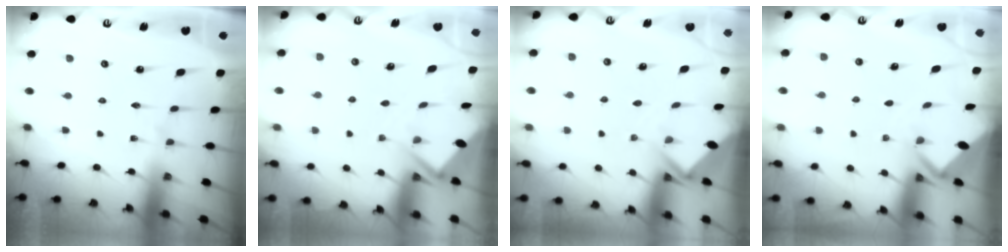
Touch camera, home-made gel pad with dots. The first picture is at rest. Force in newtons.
{"total": 2.8, "press": 2.8, "slide": 0.3}
{"total": 2.5, "press": 2.5, "slide": 0.2}
{"total": 2.4, "press": 2.4, "slide": 0.2}